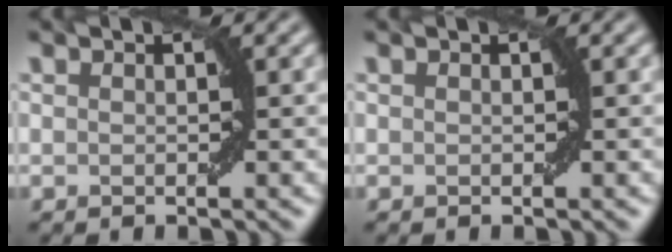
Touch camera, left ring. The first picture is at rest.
{"total": 0.0}